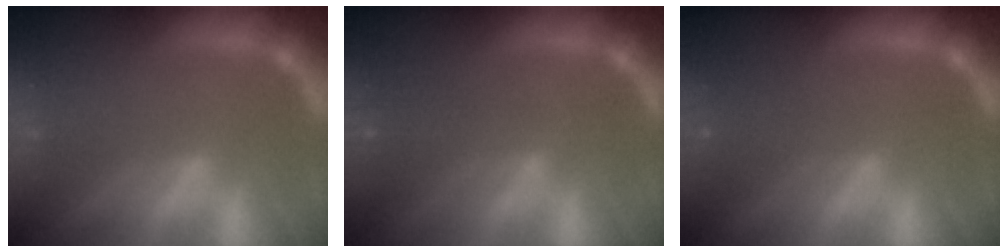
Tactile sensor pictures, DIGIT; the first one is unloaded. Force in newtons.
{"total": 3.0}
{"total": 2.4}